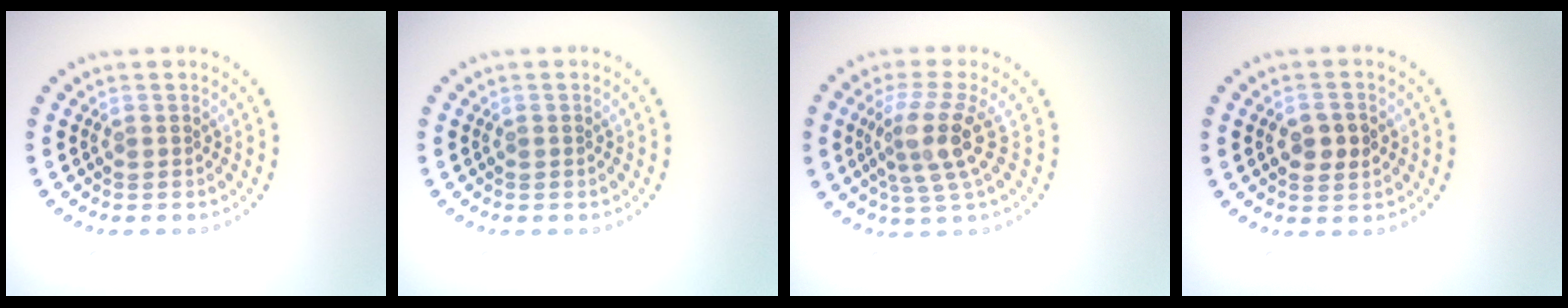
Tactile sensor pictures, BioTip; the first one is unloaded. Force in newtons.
{"total": 0.0}
{"total": 4.1, "press": 2.9, "slide": 2.9}
{"total": 2.5, "press": 2.5, "slide": 0.0}